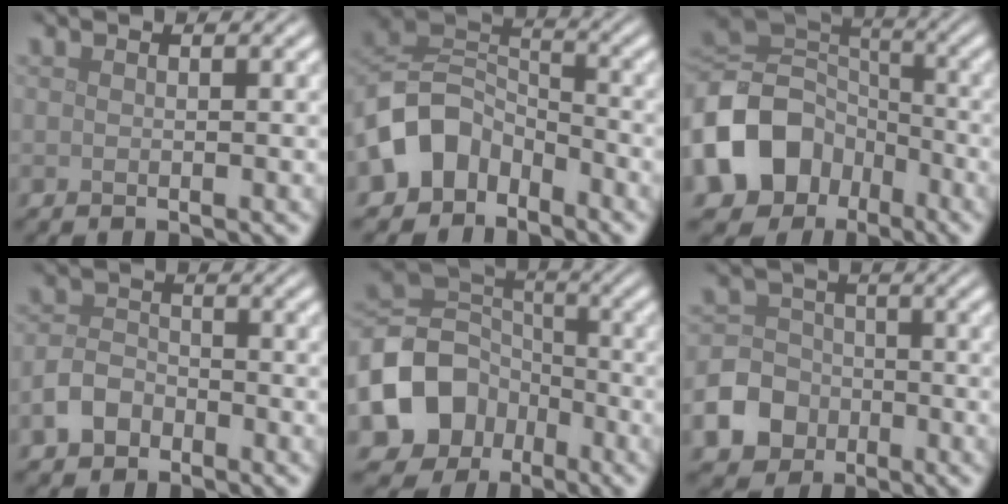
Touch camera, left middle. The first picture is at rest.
{"total": 6.2, "force": [-3.5, 4.6, 2.2], "torque": [-0.031, 0.006, -0.079]}
{"total": 12.5, "force": [-5.1, 9.9, 5.8], "torque": [-0.147, -0.017, -0.110]}
{"total": 2.9, "force": [-1.7, 2.0, 1.3], "torque": [-0.024, 0.006, -0.041]}
{"total": 8.9, "force": [-3.8, 7.2, 3.8], "torque": [-0.068, 0.002, -0.083]}
{"total": 7.4, "force": [-3.5, 6.2, 1.9], "torque": [-0.034, -0.013, -0.086]}